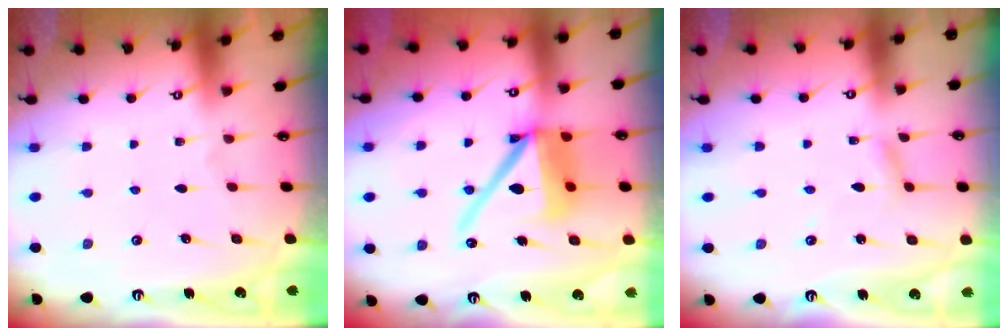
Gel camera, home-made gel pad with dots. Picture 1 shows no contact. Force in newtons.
{"total": 15.5, "press": 15.4, "slide": 1.8}
{"total": 2.8, "press": 2.8, "slide": 0.1}